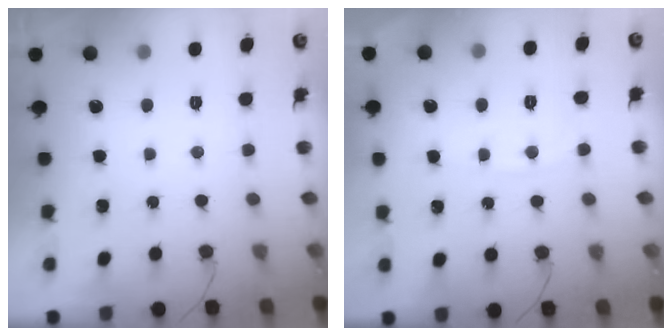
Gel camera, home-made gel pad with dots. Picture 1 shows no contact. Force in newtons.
{"total": 4.7, "press": 4.6, "slide": 0.8}